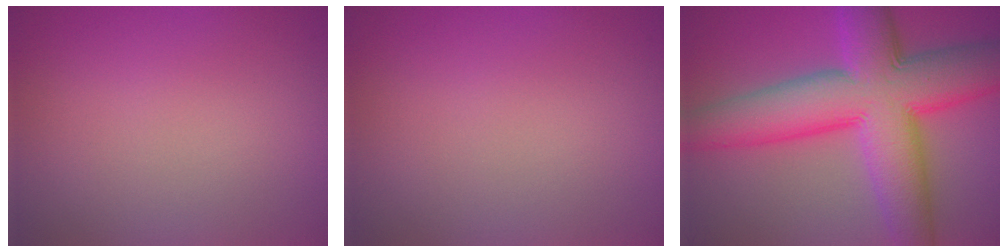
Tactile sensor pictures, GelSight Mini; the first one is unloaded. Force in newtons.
{"total": 0.0}
{"total": 12.8, "press": 12.8, "slide": 0.3}